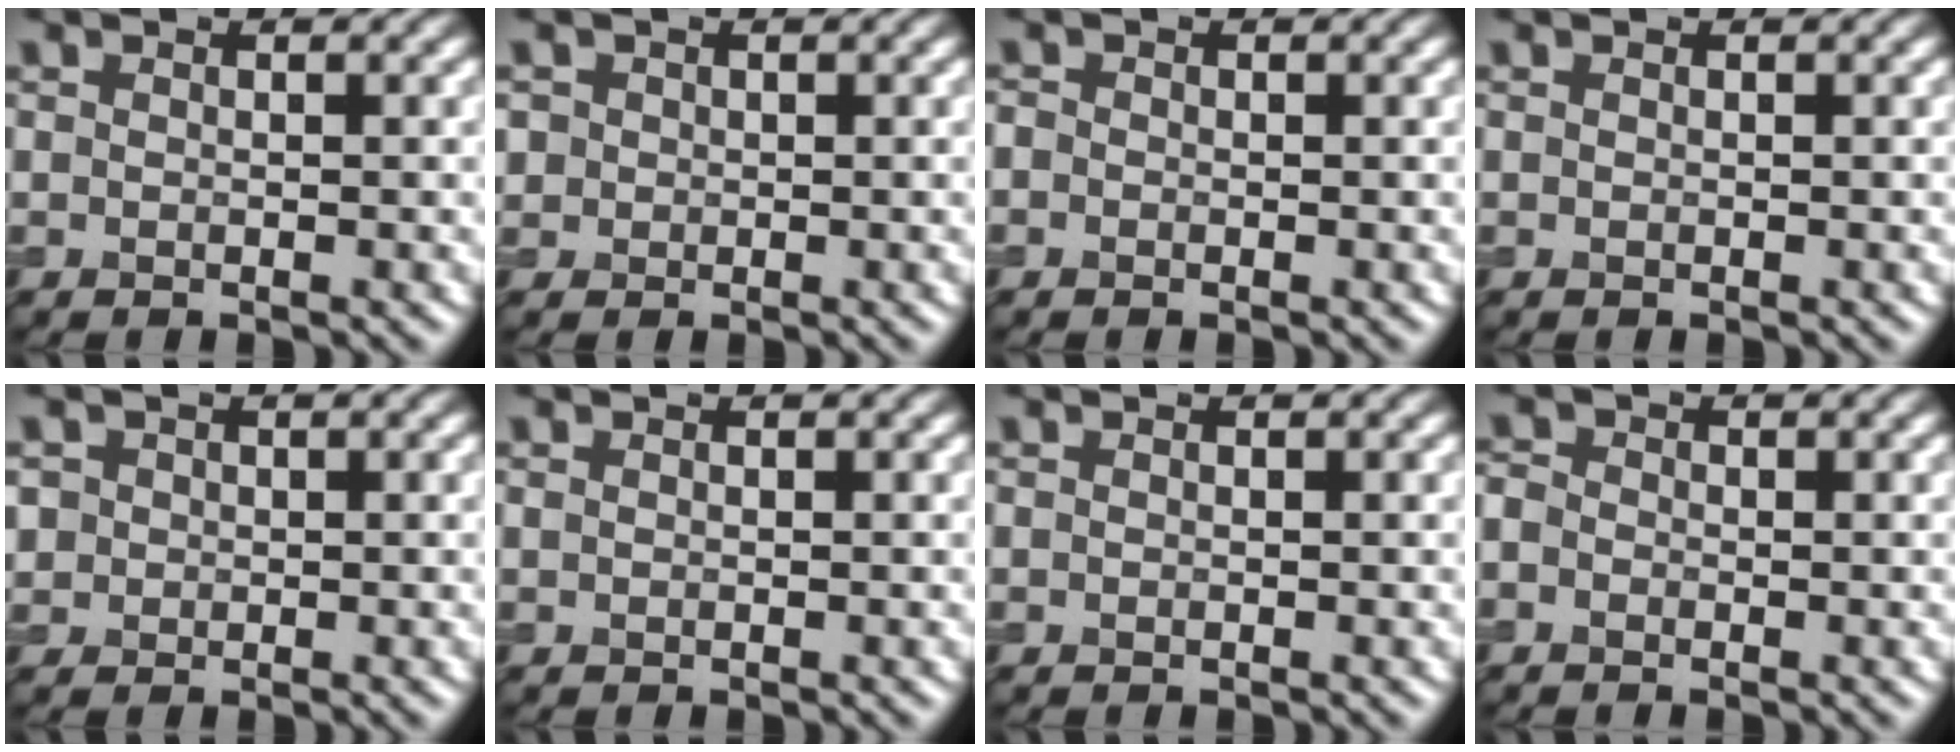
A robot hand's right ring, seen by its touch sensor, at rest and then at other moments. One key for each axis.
{"total": 1.3, "fx": 0.2, "fy": 1.3, "fz": 0.2, "tx": 0.003, "ty": -0.002, "tz": 0.004}
{"total": 0.6, "fx": -0.3, "fy": 0.5, "fz": 0.1, "tx": 0.001, "ty": -0.003, "tz": -0.006}
{"total": 0.0}
{"total": 1.6, "fx": 0.3, "fy": 1.5, "fz": 0.3, "tx": -0.004, "ty": 0.001, "tz": 0.010}
{"total": 0.0}
{"total": 0.0}
{"total": 1.3, "fx": -0.6, "fy": 1.0, "fz": 0.5, "tx": -0.010, "ty": 0.000, "tz": -0.017}